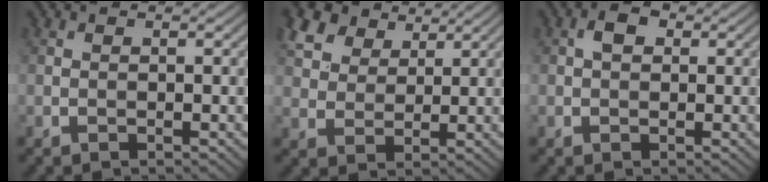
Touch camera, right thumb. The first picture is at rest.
{"total": 8.1, "force": [5.2, 4.8, 3.9], "torque": [-0.112, 0.017, 0.101]}
{"total": 2.4, "force": [0.5, 1.6, 1.6], "torque": [-0.032, 0.005, 0.005]}